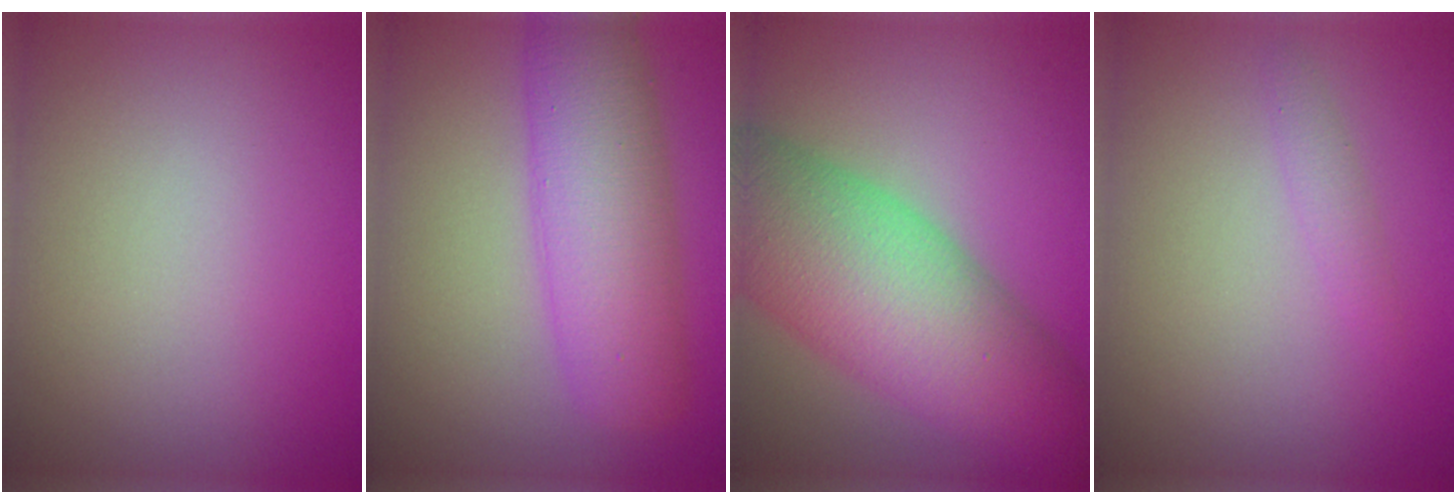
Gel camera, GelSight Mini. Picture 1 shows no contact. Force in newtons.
{"total": 7.6, "press": 7.6, "slide": 0.2}
{"total": 12.5, "press": 12.5, "slide": 0.6}
{"total": 1.2, "press": 1.2, "slide": 0.1}